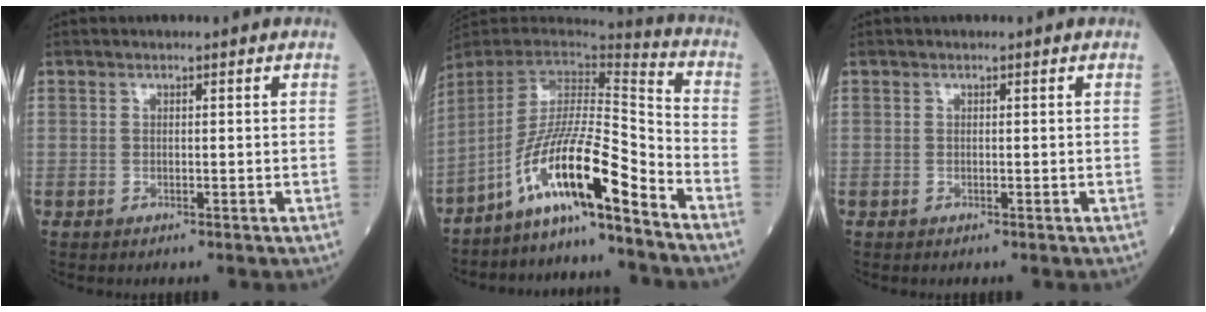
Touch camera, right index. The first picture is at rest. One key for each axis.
{"total": 14.1, "fx": -9.6, "fy": 0.2, "fz": 10.3, "tx": -0.188, "ty": 0.008, "tz": -0.178}
{"total": 0.0}